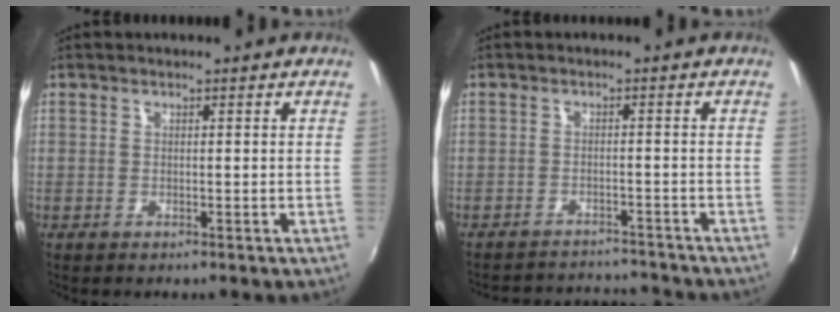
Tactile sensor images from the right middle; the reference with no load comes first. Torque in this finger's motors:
{"motor_torque": [0.85, -1.29, 0.03, 0.06]}